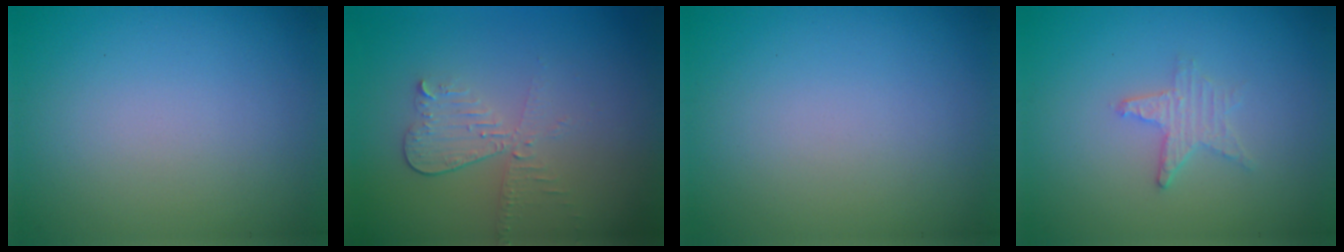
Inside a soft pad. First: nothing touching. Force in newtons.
{"total": 3.0, "press": 2.6, "slide": 1.5}
{"total": 0.0}
{"total": 2.1, "press": 2.0, "slide": 0.4}